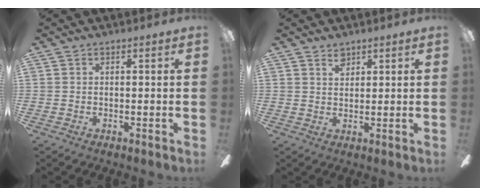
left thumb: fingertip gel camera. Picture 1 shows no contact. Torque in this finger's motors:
{"motor_torque": [0.05, 0.04, -0.20, 0.00, -0.03]}